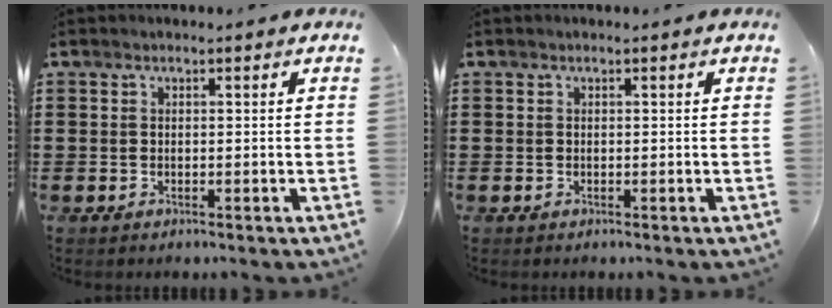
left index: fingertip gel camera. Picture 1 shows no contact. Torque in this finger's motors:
{"motor_torque": [0.00, 0.00, 0.00, 0.01]}